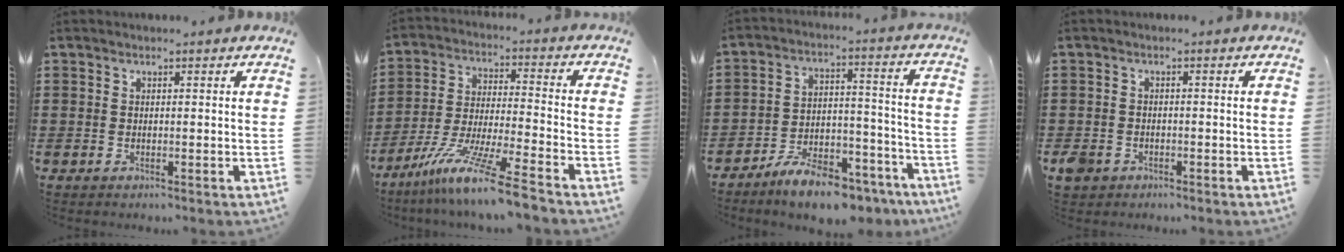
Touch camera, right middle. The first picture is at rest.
{"total": 11.7, "force": [-9.5, -0.7, 6.8], "torque": [-0.138, -0.003, -0.188]}
{"total": 9.1, "force": [-8.1, 2.0, 3.5], "torque": [-0.055, 0.030, -0.151]}
{"total": 2.4, "force": [-1.4, 1.7, 0.9], "torque": [-0.041, -0.008, -0.035]}